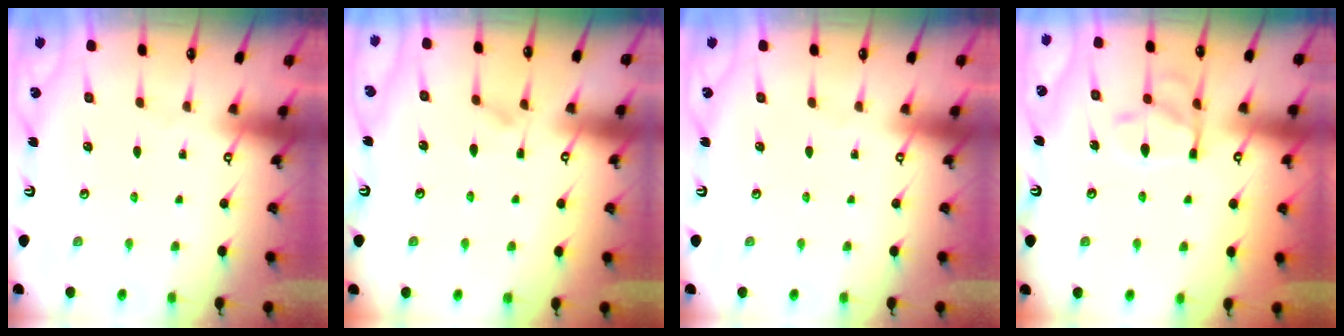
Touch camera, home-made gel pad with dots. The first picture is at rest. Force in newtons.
{"total": 5.5, "press": 5.5, "slide": 0.7}
{"total": 0.0}
{"total": 11.7, "press": 11.6, "slide": 1.0}